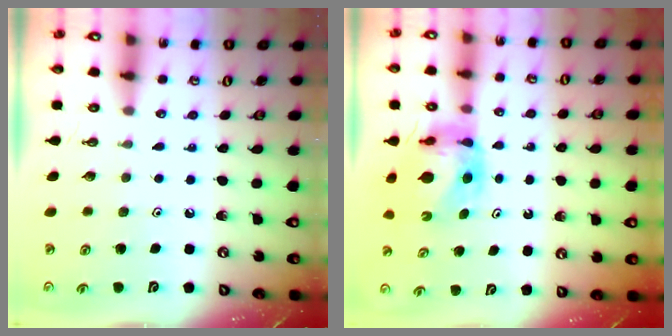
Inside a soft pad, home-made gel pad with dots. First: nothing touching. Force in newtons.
{"total": 6.7, "press": 6.7, "slide": 0.6}